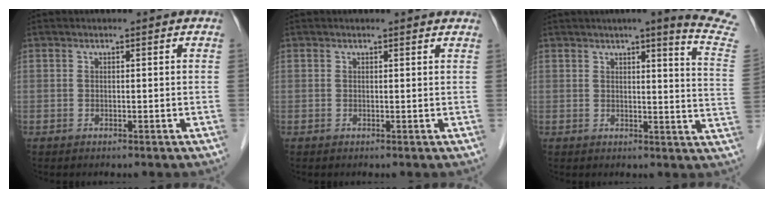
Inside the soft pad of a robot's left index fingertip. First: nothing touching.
{"total": 2.1, "force": [2.1, 0.4, 0.2], "torque": [-0.013, 0.003, 0.012]}
{"total": 12.4, "force": [10.4, -0.8, 6.7], "torque": [-0.076, -0.054, 0.094]}